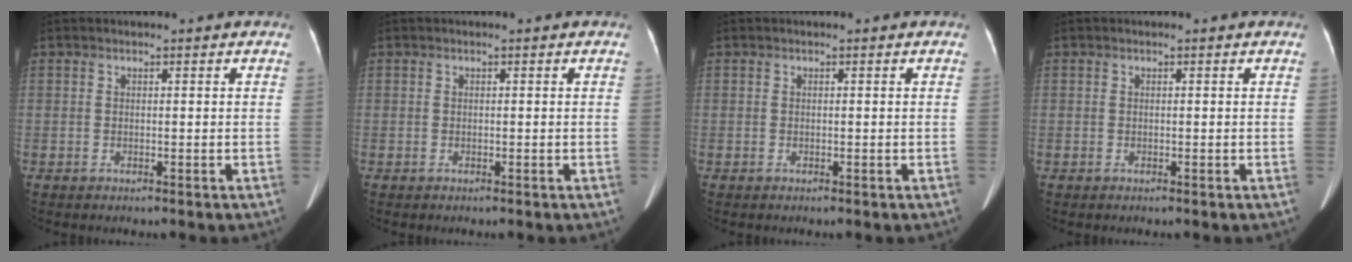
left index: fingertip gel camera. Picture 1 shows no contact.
{"total": 0.0}
{"total": 0.0}
{"total": 0.0}